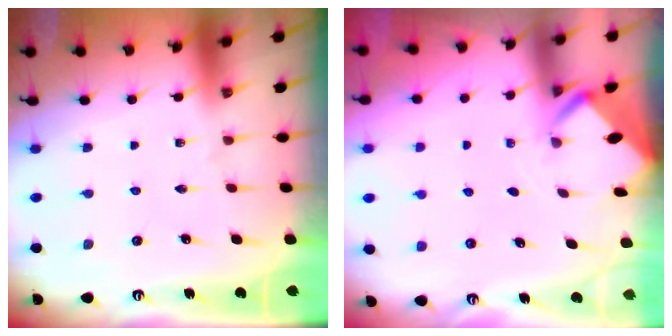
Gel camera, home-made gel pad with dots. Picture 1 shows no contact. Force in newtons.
{"total": 2.2, "press": 2.2, "slide": 0.1}